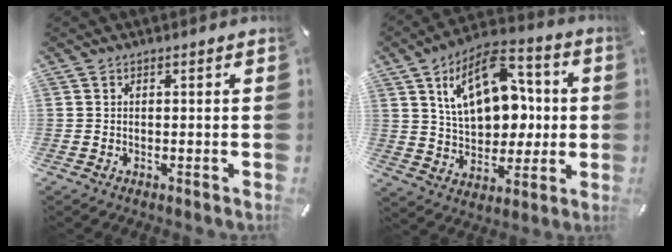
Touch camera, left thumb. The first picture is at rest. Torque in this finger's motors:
{"motor_torque": [1.97, 2.62, 1.13, -0.86, 0.45]}